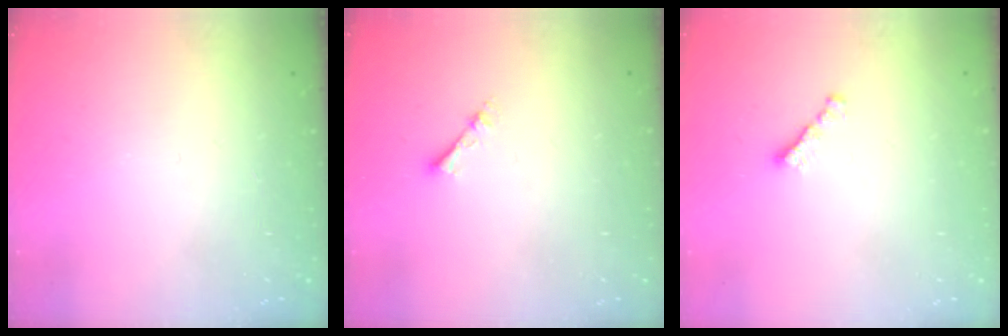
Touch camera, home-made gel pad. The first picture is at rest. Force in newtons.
{"total": 3.3, "press": 3.2, "slide": 0.4}
{"total": 1.7, "press": 1.6, "slide": 0.5}